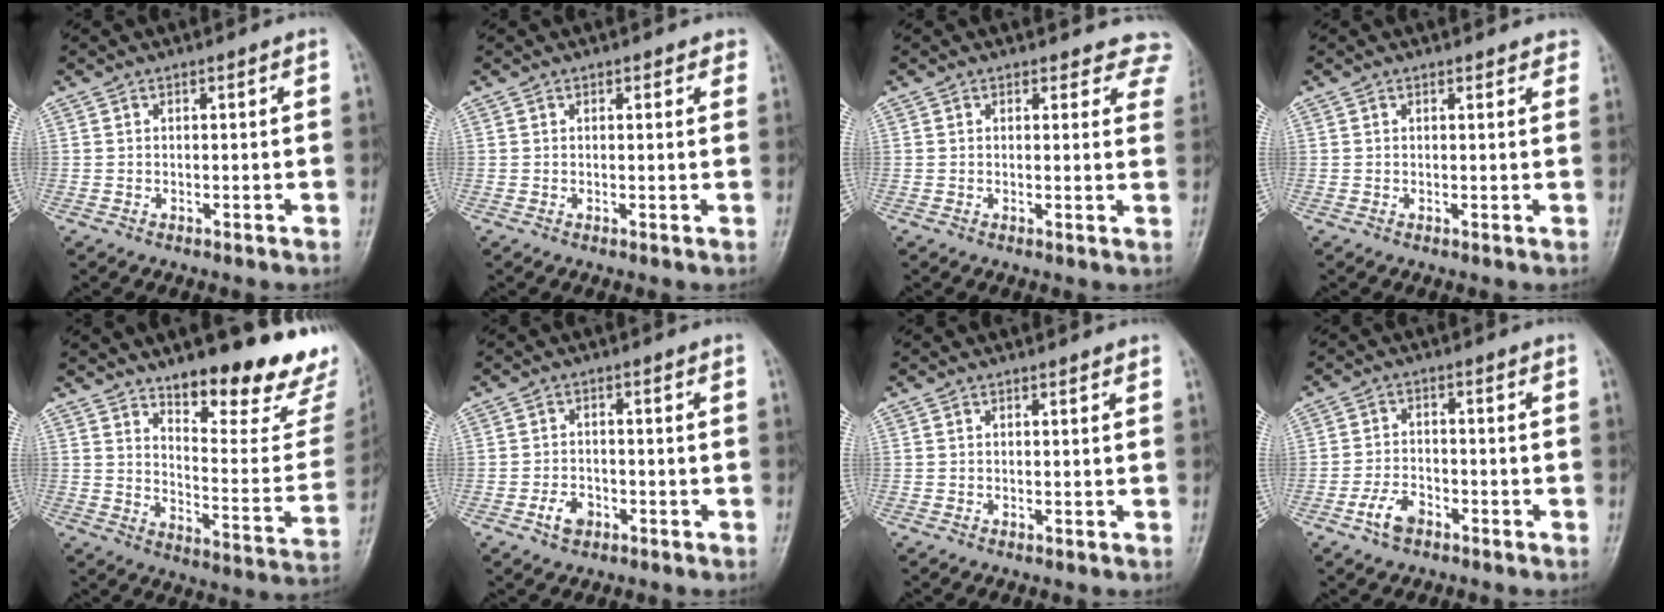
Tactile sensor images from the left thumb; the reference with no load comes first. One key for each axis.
{"total": 1.8, "fx": 1.1, "fy": 1.1, "fz": 0.8, "tx": 0.010, "ty": -0.002, "tz": 0.007}
{"total": 6.8, "fx": 6.1, "fy": 3.1, "fz": 0.2, "tx": 0.053, "ty": -0.024, "tz": 0.034}
{"total": 2.5, "fx": 2.1, "fy": 1.1, "fz": 0.5, "tx": 0.019, "ty": -0.007, "tz": 0.010}
{"total": 22.6, "fx": 16.8, "fy": 6.7, "fz": 13.5, "tx": -0.134, "ty": -0.119, "tz": 0.227}
{"total": 3.7, "fx": -1.8, "fy": 2.6, "fz": 2.0, "tx": -0.027, "ty": 0.010, "tz": -0.031}
{"total": 0.7, "fx": 0.6, "fy": 0.3, "fz": 0.2, "tx": -0.005, "ty": -0.003, "tz": 0.007}
{"total": 4.7, "fx": -2.7, "fy": 2.7, "fz": 2.8, "tx": -0.049, "ty": 0.017, "tz": -0.053}